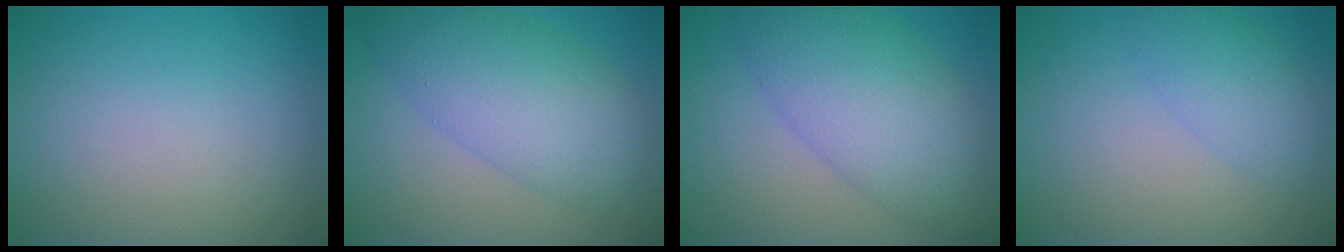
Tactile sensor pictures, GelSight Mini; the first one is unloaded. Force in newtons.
{"total": 7.3, "press": 7.3, "slide": 0.1}
{"total": 8.1, "press": 8.1, "slide": 0.1}
{"total": 3.3, "press": 3.3, "slide": 0.2}